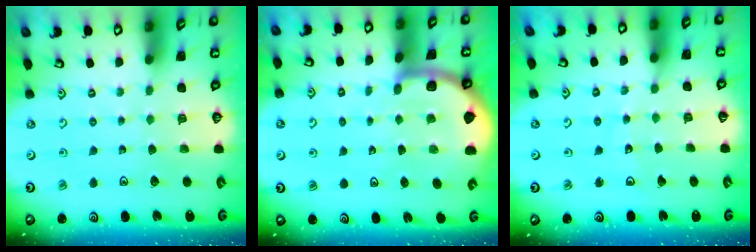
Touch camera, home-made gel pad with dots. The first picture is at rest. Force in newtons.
{"total": 4.0, "press": 4.0, "slide": 0.6}
{"total": 5.7, "press": 5.6, "slide": 0.7}